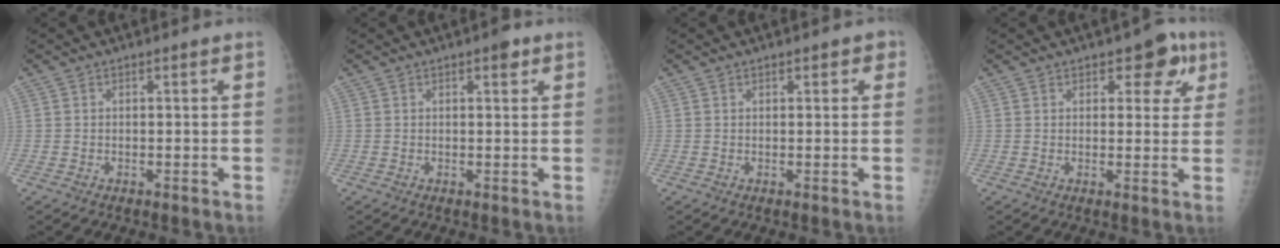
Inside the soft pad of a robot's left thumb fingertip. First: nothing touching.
{"total": 1.9, "force": [1.1, 0.7, 1.4], "torque": [-0.014, -0.002, 0.013]}
{"total": 1.8, "force": [1.0, 1.1, 1.1], "torque": [0.004, 0.000, 0.009]}
{"total": 6.5, "force": [3.2, 3.7, 4.2], "torque": [-0.012, -0.008, 0.033]}